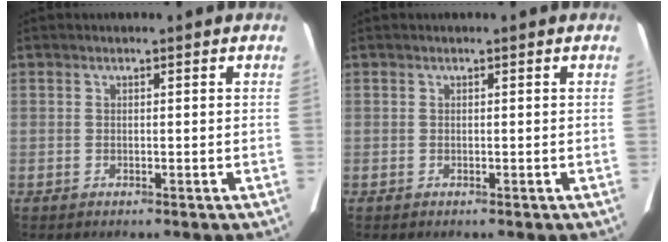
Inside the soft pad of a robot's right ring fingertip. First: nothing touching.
{"total": 0.0}